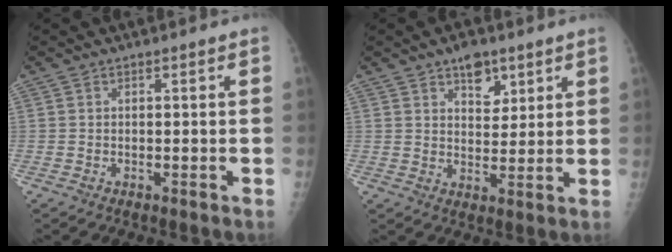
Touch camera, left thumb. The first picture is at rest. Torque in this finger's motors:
{"motor_torque": [0.72, 0.48, 0.41, -0.55, 0.09]}